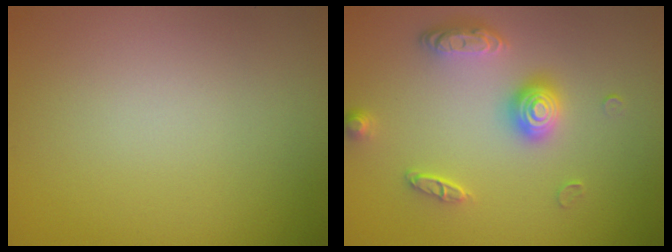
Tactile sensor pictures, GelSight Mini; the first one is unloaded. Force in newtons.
{"total": 3.4, "press": 3.0, "slide": 1.6}